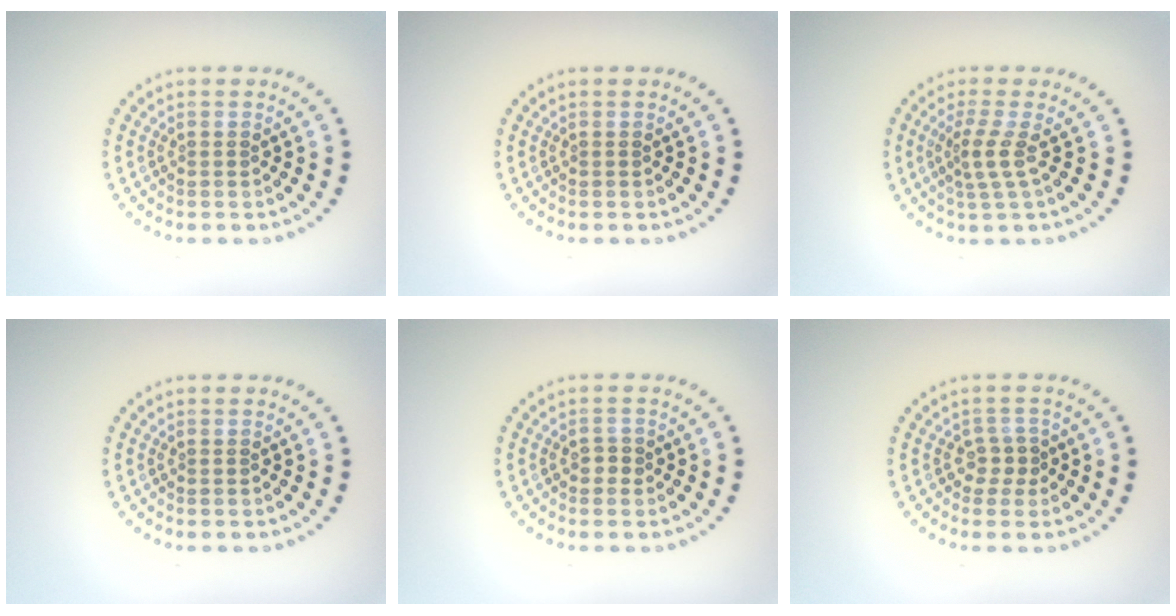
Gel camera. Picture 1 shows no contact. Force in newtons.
{"total": 0.0}
{"total": 2.3, "press": 1.5, "slide": 1.7}
{"total": 0.0}
{"total": 1.1, "press": 1.0, "slide": 0.4}
{"total": 1.9, "press": 1.5, "slide": 1.2}